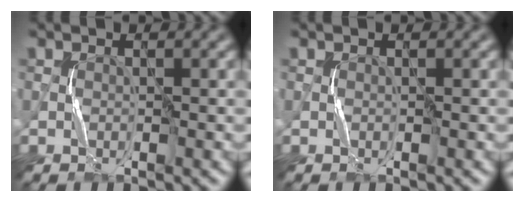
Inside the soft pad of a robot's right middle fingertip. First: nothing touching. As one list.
[{"total": 0.0}]